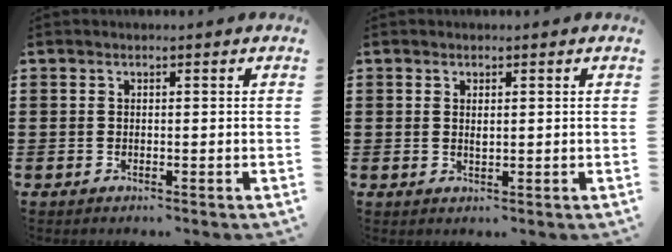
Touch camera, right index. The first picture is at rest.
{"total": 1.2, "force": [0.5, 0.4, 0.9], "torque": [-0.018, 0.004, 0.008]}